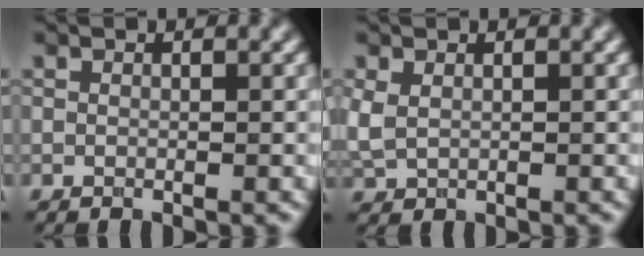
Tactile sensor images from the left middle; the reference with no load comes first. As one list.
[{"total": 1.9, "force": [0.3, 1.4, 1.3], "torque": [-0.040, 0.000, 0.010]}]